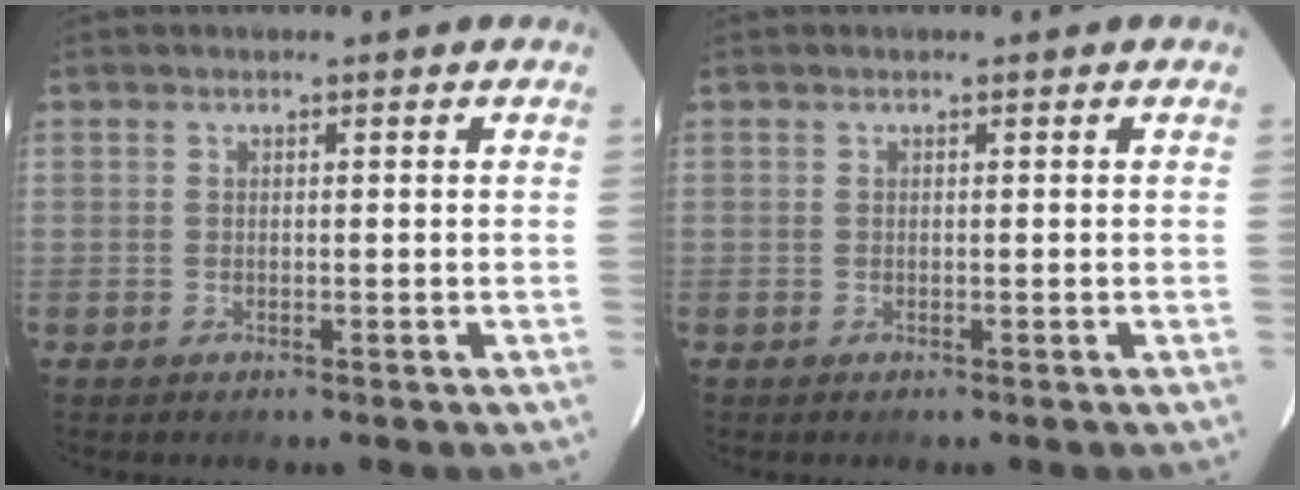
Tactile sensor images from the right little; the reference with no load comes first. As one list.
[{"total": 0.0}]